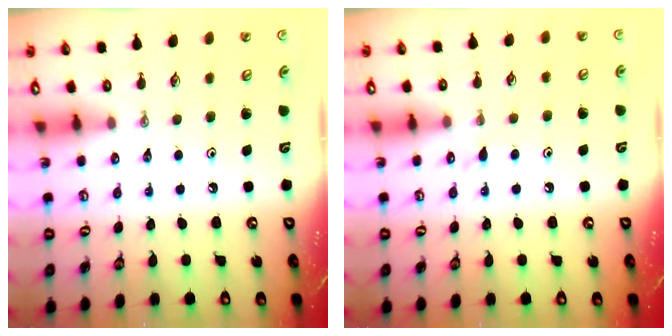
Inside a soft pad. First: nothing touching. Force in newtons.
{"total": 5.3, "press": 5.3, "slide": 0.5}